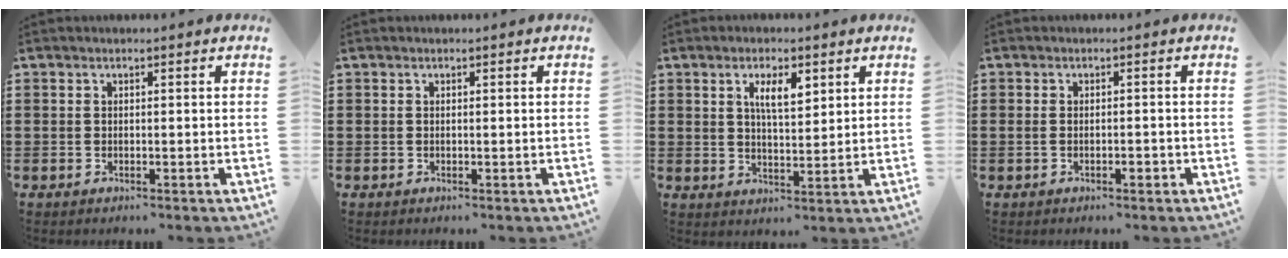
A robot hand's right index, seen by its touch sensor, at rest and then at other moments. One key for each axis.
{"total": 0.0}
{"total": 4.7, "fx": 2.2, "fy": 1.5, "fz": 3.8, "tx": -0.073, "ty": 0.004, "tz": 0.035}
{"total": 1.6, "fx": -0.8, "fy": 0.4, "fz": 1.3, "tx": -0.024, "ty": 0.002, "tz": -0.016}